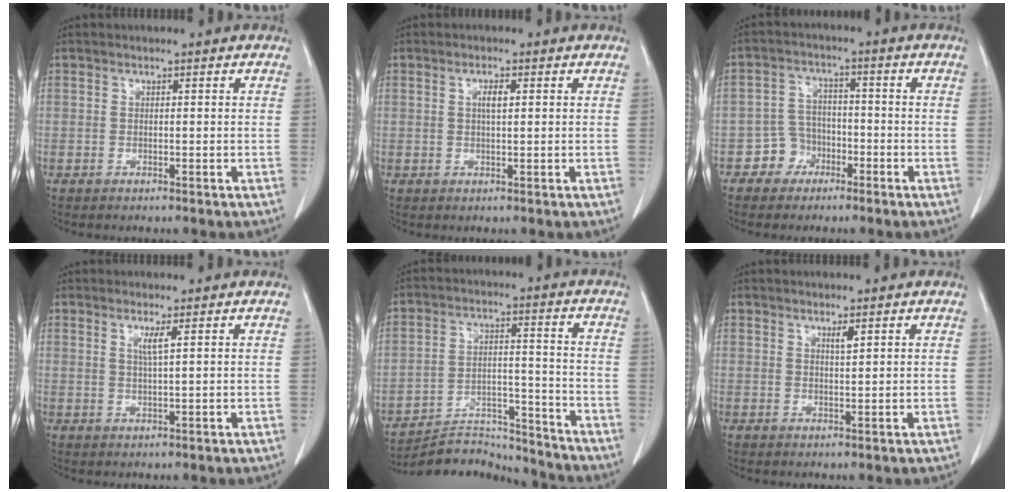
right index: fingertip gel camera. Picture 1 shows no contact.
{"total": 1.9, "force": [0.5, 0.4, 1.7], "torque": [-0.030, 0.002, 0.007]}
{"total": 4.6, "force": [-2.5, 3.9, 0.4], "torque": [-0.004, 0.017, -0.043]}
{"total": 2.0, "force": [0.9, -0.3, 1.7], "torque": [-0.035, -0.003, 0.017]}
{"total": 10.8, "force": [-10.6, 1.9, -1.1], "torque": [0.028, 0.046, -0.172]}
{"total": 1.3, "force": [0.8, 0.1, 1.0], "torque": [-0.017, -0.005, 0.013]}